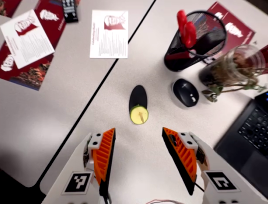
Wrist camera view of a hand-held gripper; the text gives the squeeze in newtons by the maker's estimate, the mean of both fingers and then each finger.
{"total": 0.8, "left": 0.7, "right": 0.8}